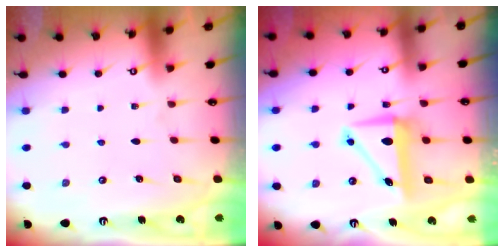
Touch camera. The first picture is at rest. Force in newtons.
{"total": 7.3, "press": 7.2, "slide": 1.3}